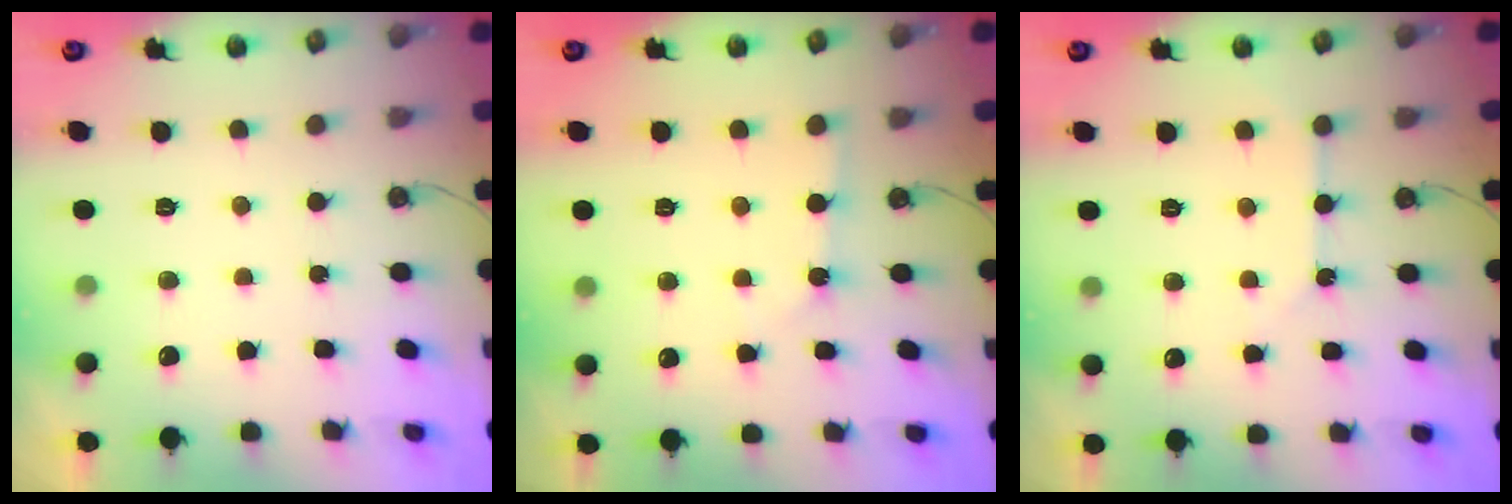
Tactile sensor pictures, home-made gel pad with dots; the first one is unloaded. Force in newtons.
{"total": 2.2, "press": 2.2, "slide": 0.3}
{"total": 2.5, "press": 2.5, "slide": 0.4}